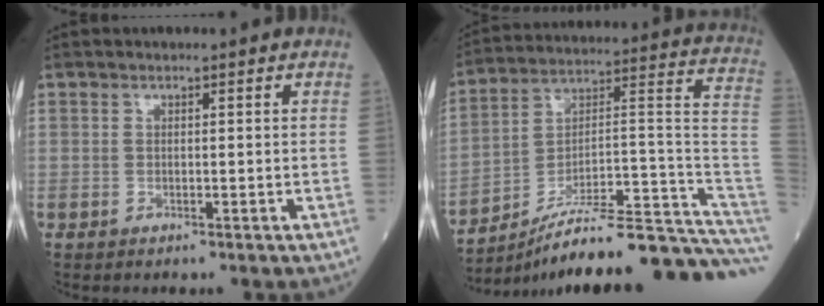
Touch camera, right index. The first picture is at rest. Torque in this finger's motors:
{"motor_torque": [0.45, -1.69, 0.57, 0.12]}